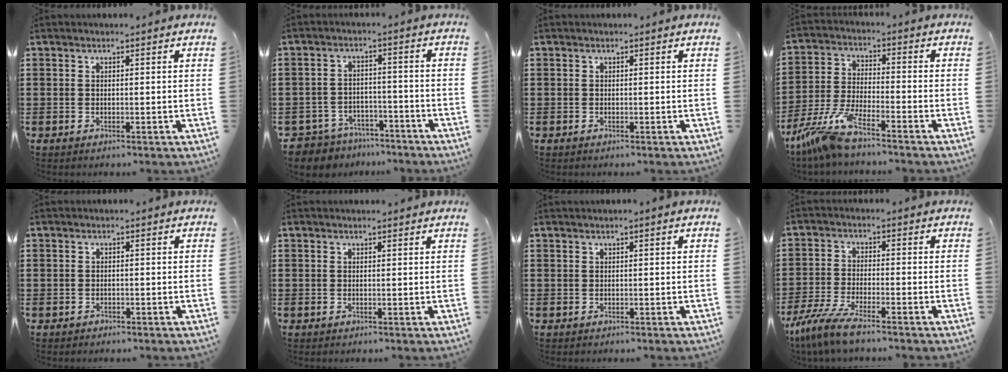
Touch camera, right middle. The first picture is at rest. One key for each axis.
{"total": 5.2, "fx": -5.1, "fy": 1.3, "fz": 0.0, "tx": -0.019, "ty": 0.007, "tz": -0.111}
{"total": 0.0}
{"total": 7.8, "fx": -6.7, "fy": 0.2, "fz": 4.1, "tx": -0.109, "ty": -0.015, "tz": -0.137}
{"total": 1.0, "fx": -0.7, "fy": 0.7, "fz": 0.0, "tx": 0.000, "ty": 0.004, "tz": -0.016}
{"total": 0.0}
{"total": 0.0}
{"total": 6.1, "fx": -5.1, "fy": 0.6, "fz": 3.3, "tx": -0.088, "ty": -0.016, "tz": -0.104}